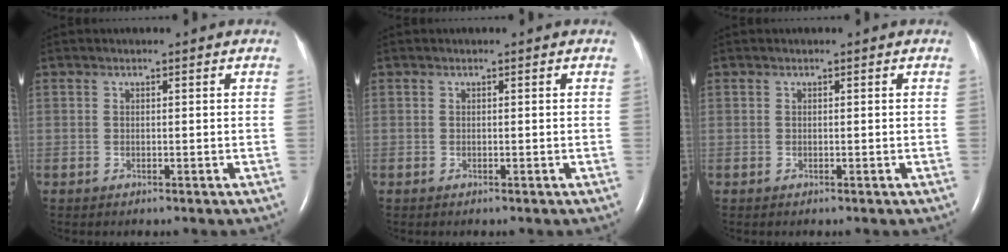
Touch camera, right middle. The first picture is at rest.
{"total": 0.0}
{"total": 0.0}